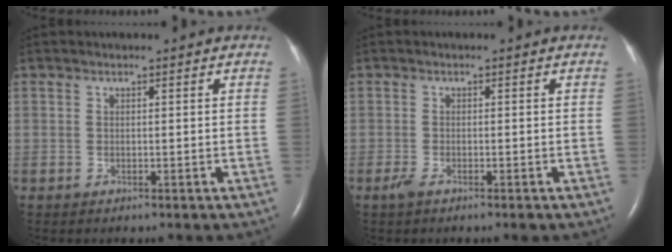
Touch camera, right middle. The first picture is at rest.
{"total": 1.9, "force": [-1.3, 0.3, 1.3], "torque": [-0.034, -0.006, -0.026]}